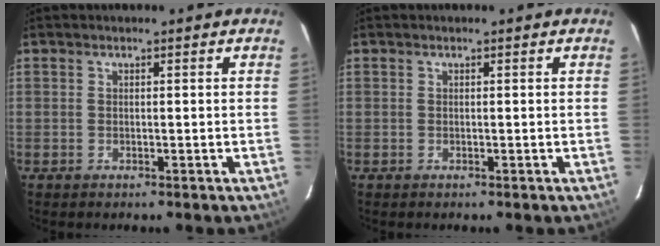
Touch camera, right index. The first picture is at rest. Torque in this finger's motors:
{"motor_torque": [0.00, 0.00, 0.00, 0.00]}